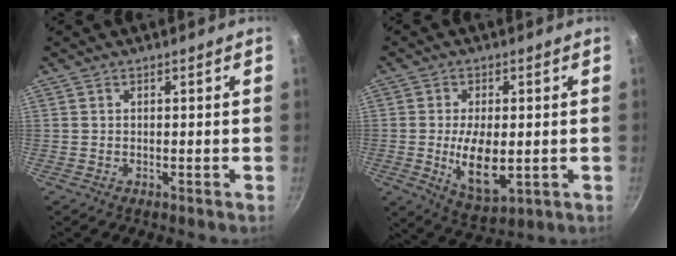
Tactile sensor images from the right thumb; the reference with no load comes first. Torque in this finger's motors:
{"motor_torque": [2.04, 2.97, 1.98, -0.79, 0.57]}